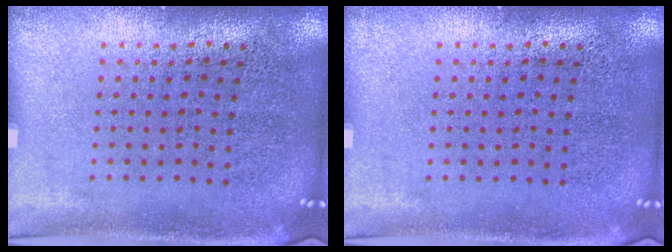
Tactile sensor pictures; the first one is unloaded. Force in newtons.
{"total": 0.0}